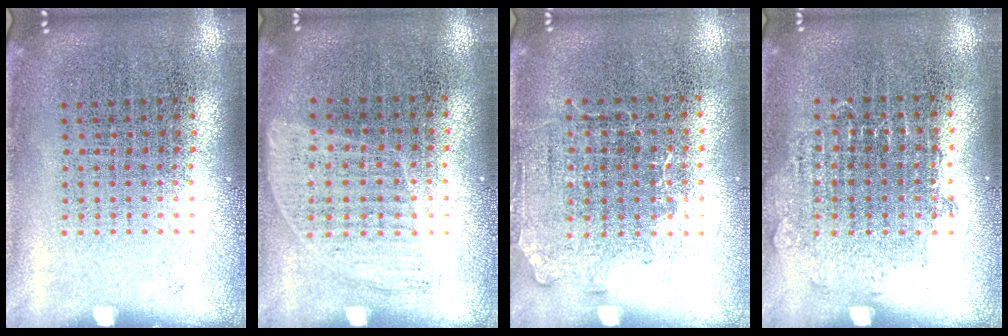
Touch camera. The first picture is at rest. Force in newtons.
{"total": 0.9, "press": 0.8, "slide": 0.4}
{"total": 1.4, "press": 1.1, "slide": 0.8}
{"total": 0.5, "press": 0.5, "slide": 0.1}